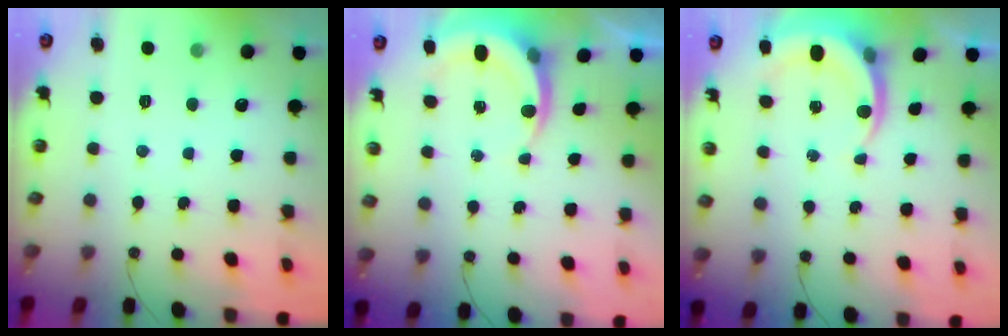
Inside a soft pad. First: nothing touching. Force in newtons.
{"total": 4.7, "press": 4.6, "slide": 0.3}
{"total": 5.5, "press": 5.4, "slide": 0.5}